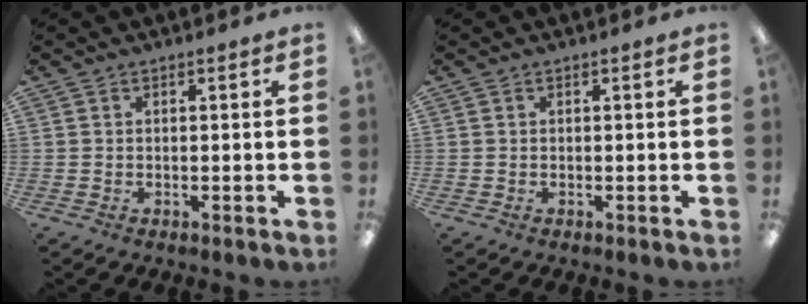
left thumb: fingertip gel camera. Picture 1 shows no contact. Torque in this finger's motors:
{"motor_torque": [0.00, 0.00, 0.00, 0.00, 0.00]}